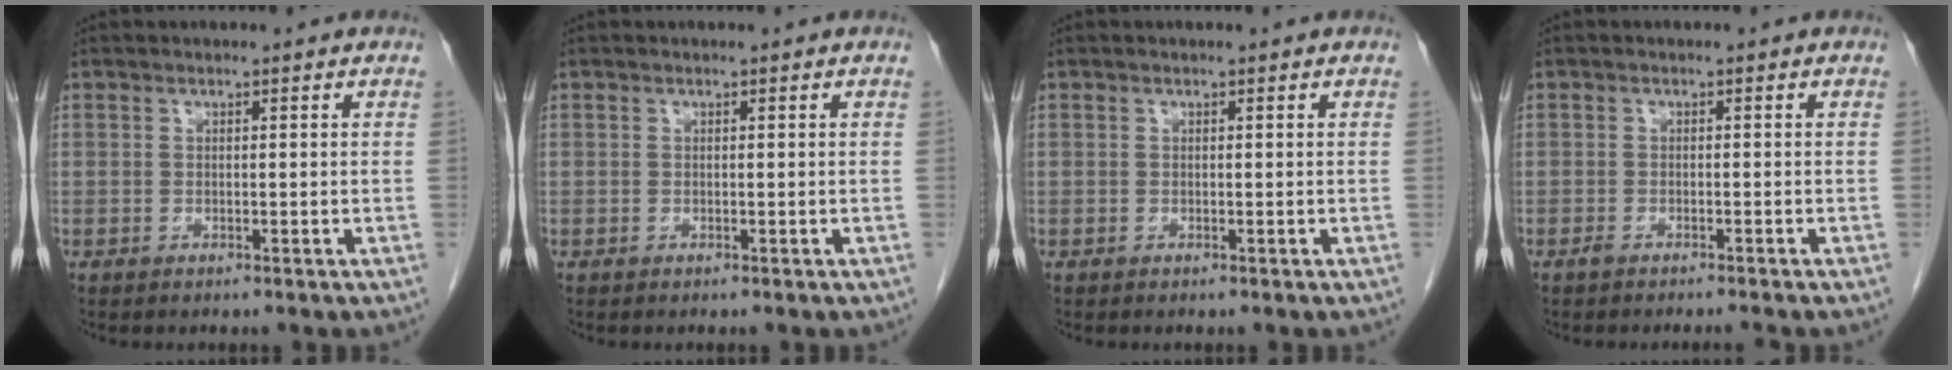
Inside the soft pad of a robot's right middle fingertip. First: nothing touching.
{"total": 0.0}
{"total": 0.0}
{"total": 1.9, "force": [-1.7, -0.1, 0.7], "torque": [-0.013, -0.004, -0.025]}